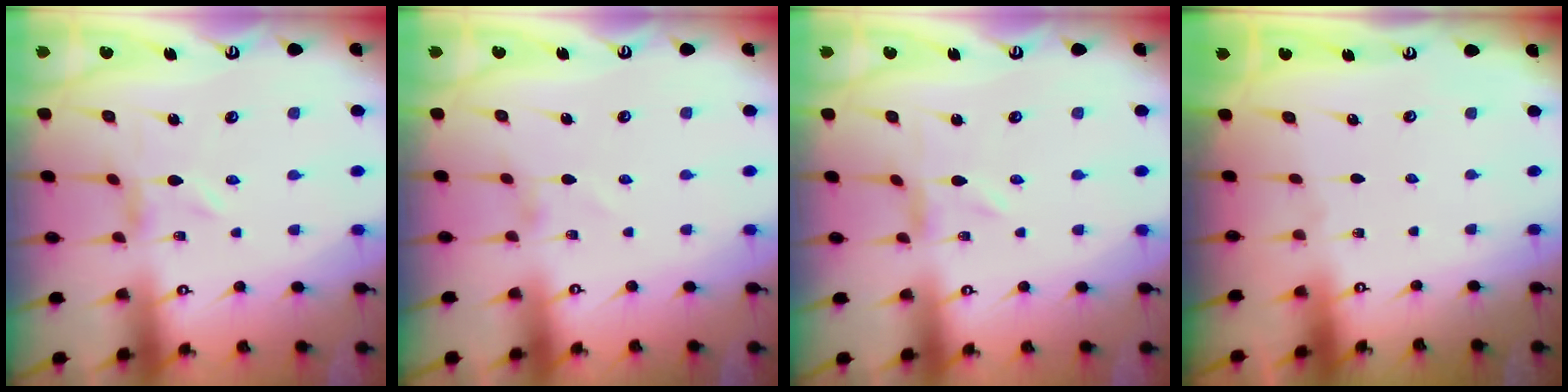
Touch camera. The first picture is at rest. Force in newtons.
{"total": 1.0, "press": 0.9, "slide": 0.3}
{"total": 0.0}
{"total": 0.0}